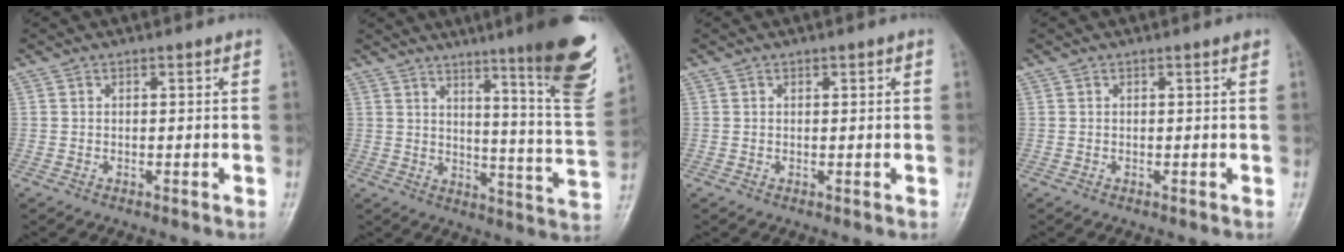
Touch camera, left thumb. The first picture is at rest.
{"total": 19.8, "force": [11.7, 1.7, 15.9], "torque": [-0.181, -0.072, 0.161]}
{"total": 0.9, "force": [0.5, 0.4, 0.7], "torque": [-0.004, 0.001, 0.006]}
{"total": 0.5, "force": [0.3, 0.1, 0.4], "torque": [-0.006, 0.000, 0.002]}